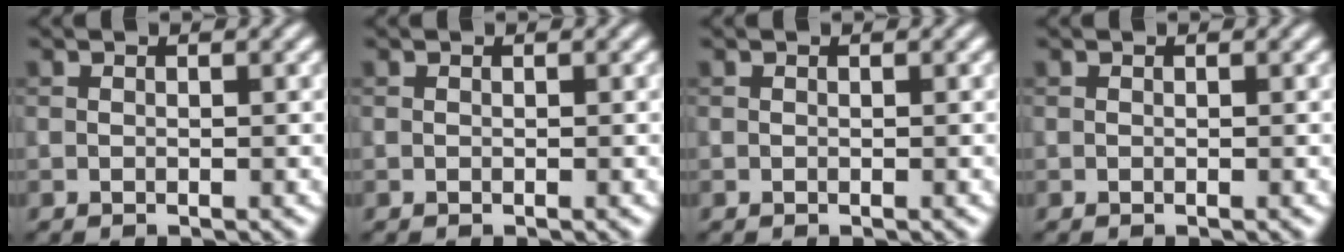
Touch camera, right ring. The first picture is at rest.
{"total": 0.0}
{"total": 0.0}
{"total": 0.0}